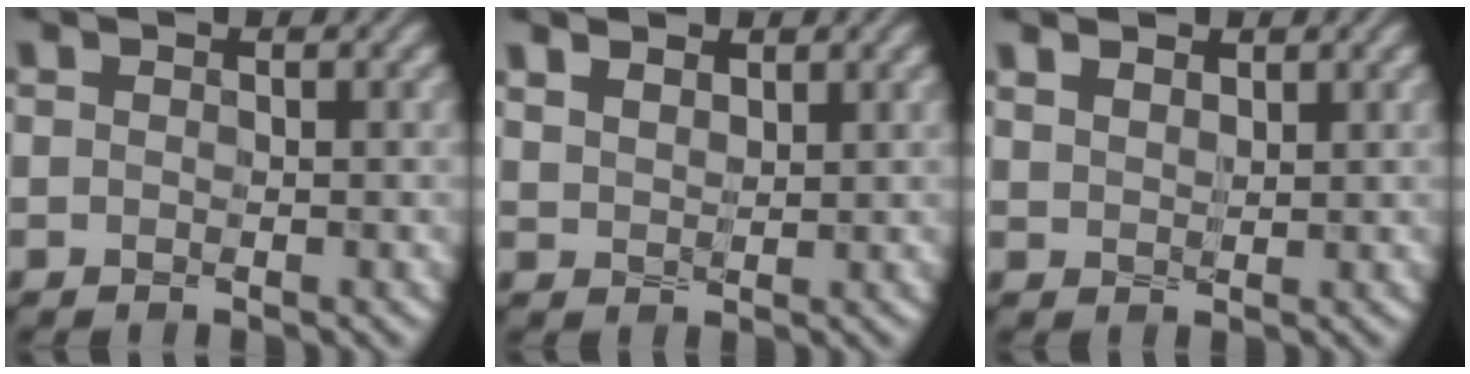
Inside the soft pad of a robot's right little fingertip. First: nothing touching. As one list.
[{"total": 3.1, "force": [2.1, 1.6, 1.6], "torque": [-0.040, 0.010, 0.029]}, {"total": 2.6, "force": [1.8, 1.4, 1.3], "torque": [-0.033, 0.009, 0.025]}]